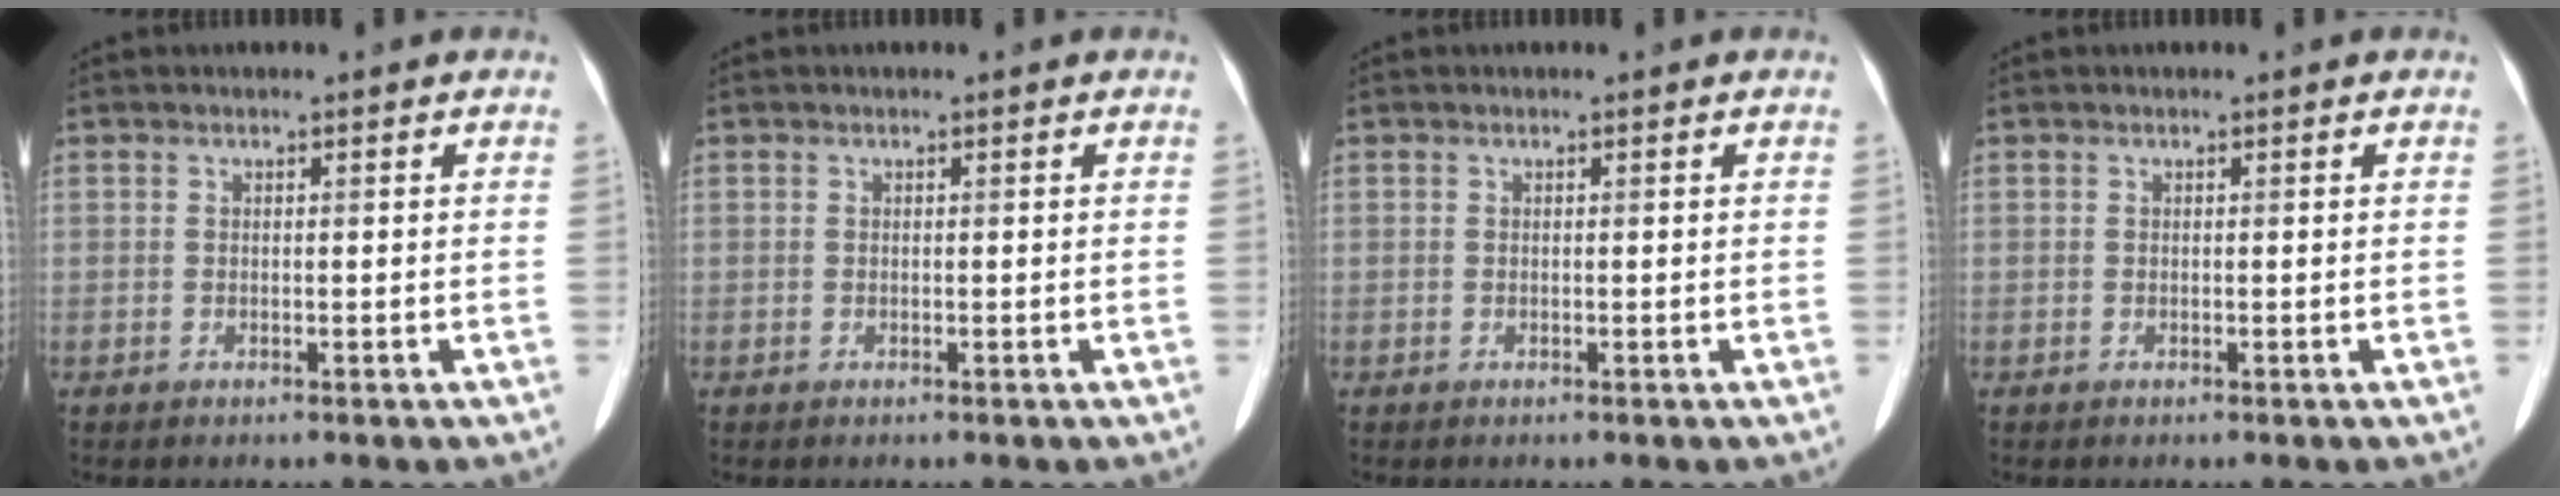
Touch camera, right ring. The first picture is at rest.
{"total": 0.0}
{"total": 0.0}
{"total": 0.0}